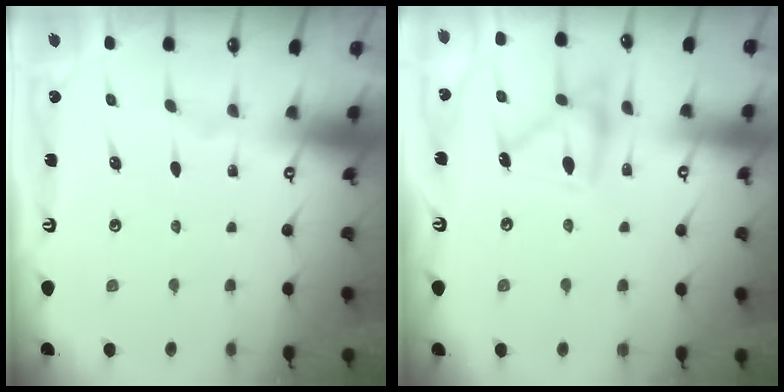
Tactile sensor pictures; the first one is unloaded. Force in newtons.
{"total": 14.6, "press": 14.6, "slide": 0.8}